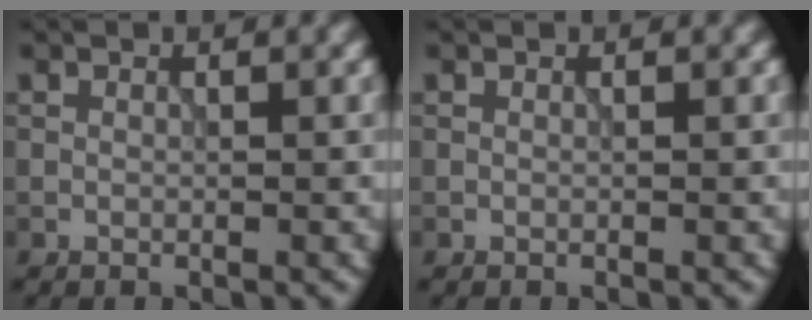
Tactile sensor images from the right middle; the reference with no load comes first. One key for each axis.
{"total": 0.0}